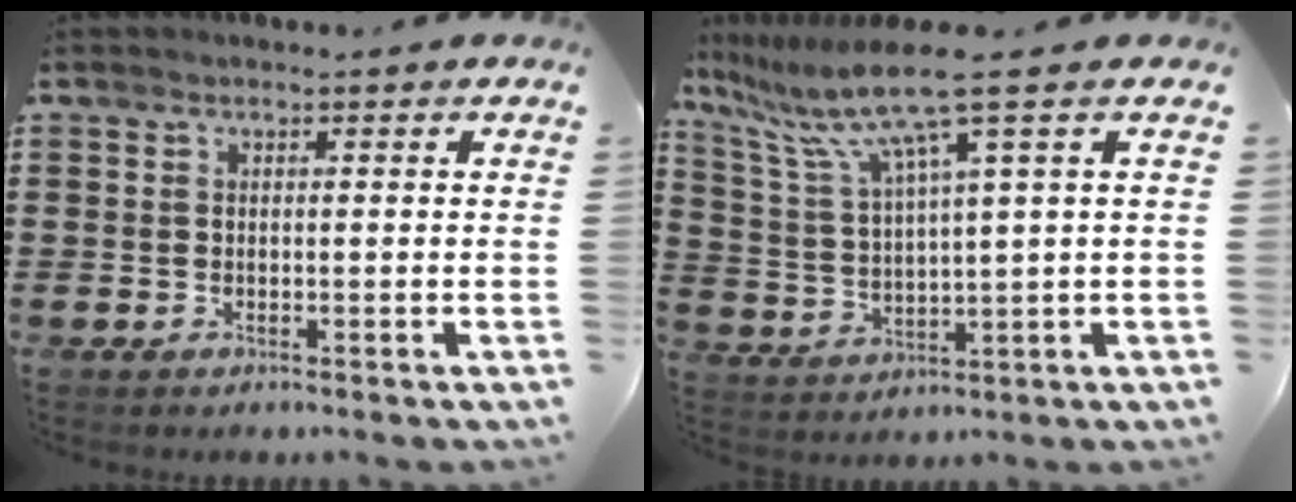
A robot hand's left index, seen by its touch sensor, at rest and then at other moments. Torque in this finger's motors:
{"motor_torque": [1.04, -1.10, 0.63, 0.21]}